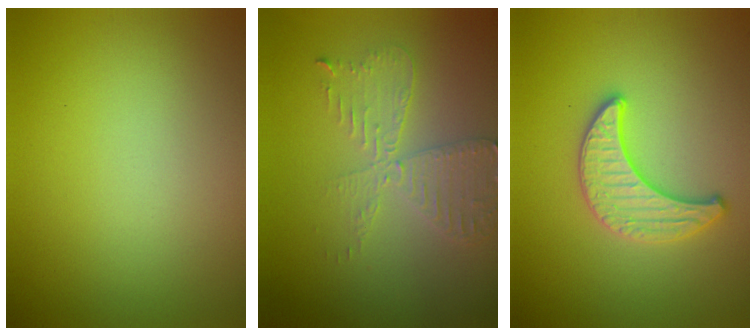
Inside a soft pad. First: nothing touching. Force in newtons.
{"total": 3.6, "press": 3.1, "slide": 1.9}
{"total": 3.0, "press": 3.0, "slide": 0.5}